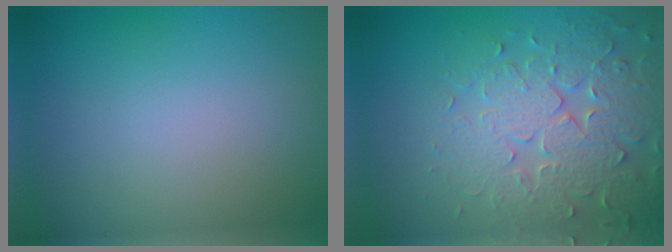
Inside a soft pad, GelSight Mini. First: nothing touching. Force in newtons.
{"total": 6.5, "press": 5.5, "slide": 3.5}